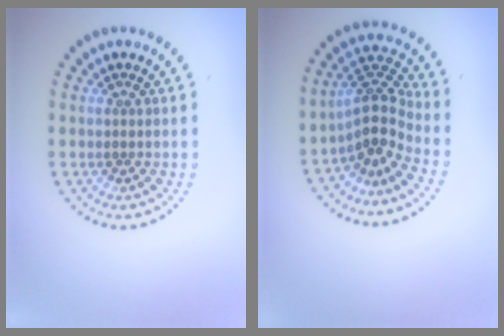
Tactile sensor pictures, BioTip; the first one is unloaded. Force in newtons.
{"total": 3.7, "press": 2.8, "slide": 2.4}